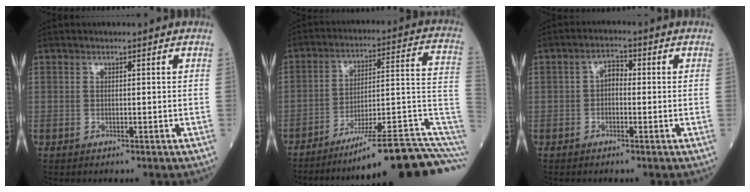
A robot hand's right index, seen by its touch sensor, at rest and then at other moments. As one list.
[{"total": 19.5, "force": [-15.0, -0.8, 12.4], "torque": [-0.098, 0.039, -0.222]}, {"total": 2.5, "force": [-0.2, 1.5, 2.0], "torque": [-0.024, 0.011, -0.009]}]